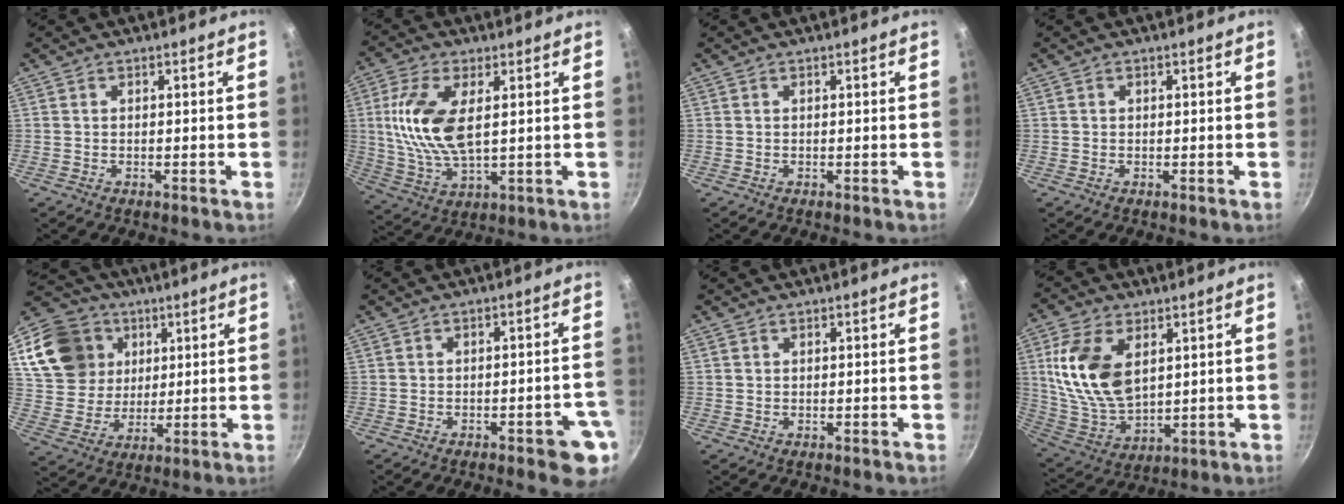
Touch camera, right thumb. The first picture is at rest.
{"total": 13.1, "force": [2.3, 6.2, 11.3], "torque": [-0.228, -0.005, 0.048]}
{"total": 0.0}
{"total": 0.0}
{"total": 17.5, "force": [6.4, 14.3, 7.7], "torque": [-0.131, -0.009, 0.123]}
{"total": 7.4, "force": [-3.2, 2.3, 6.3], "torque": [-0.055, 0.023, -0.031]}
{"total": 0.5, "force": [0.2, 0.4, 0.1], "torque": [-0.001, 0.001, 0.002]}
{"total": 16.1, "force": [4.4, 9.6, 12.1], "torque": [-0.219, -0.022, 0.099]}